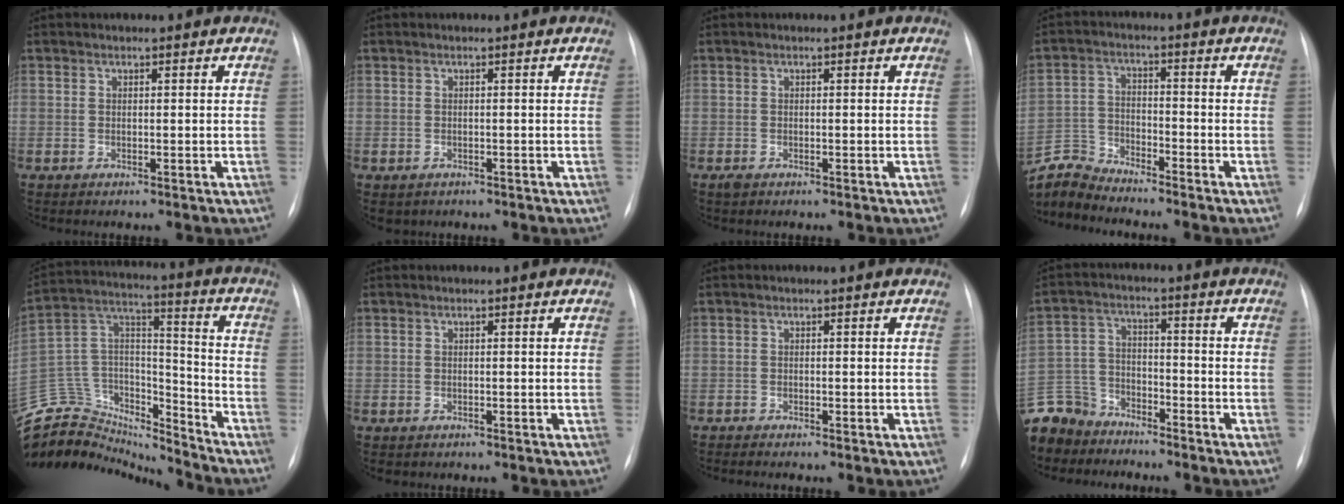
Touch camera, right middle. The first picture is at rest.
{"total": 1.8, "force": [-1.1, 1.4, 0.3], "torque": [-0.006, 0.001, -0.009]}
{"total": 0.9, "force": [-0.5, 0.5, 0.5], "torque": [-0.010, 0.000, -0.005]}
{"total": 6.9, "force": [-6.9, -0.2, -0.5], "torque": [0.001, 0.003, -0.135]}
{"total": 21.8, "force": [-20.7, 5.6, 3.6], "torque": [-0.086, 0.067, -0.336]}
{"total": 0.7, "force": [-0.4, 0.5, 0.0], "torque": [-0.008, 0.003, -0.004]}
{"total": 0.9, "force": [-0.9, -0.1, 0.2], "torque": [-0.006, -0.004, -0.015]}
{"total": 11.5, "force": [-10.1, 5.3, 1.2], "torque": [-0.045, 0.010, -0.193]}